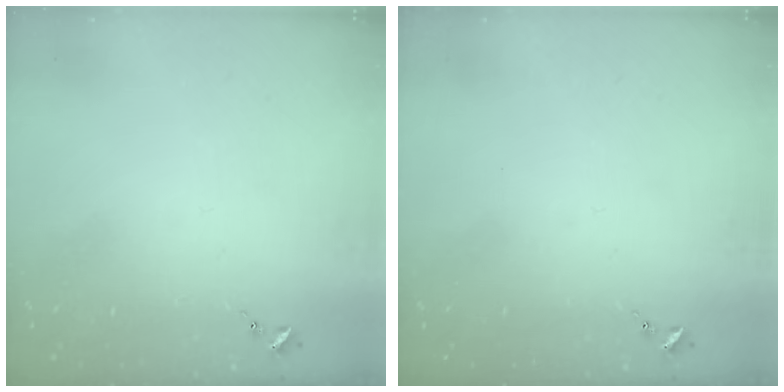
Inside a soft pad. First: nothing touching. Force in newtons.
{"total": 0.0}